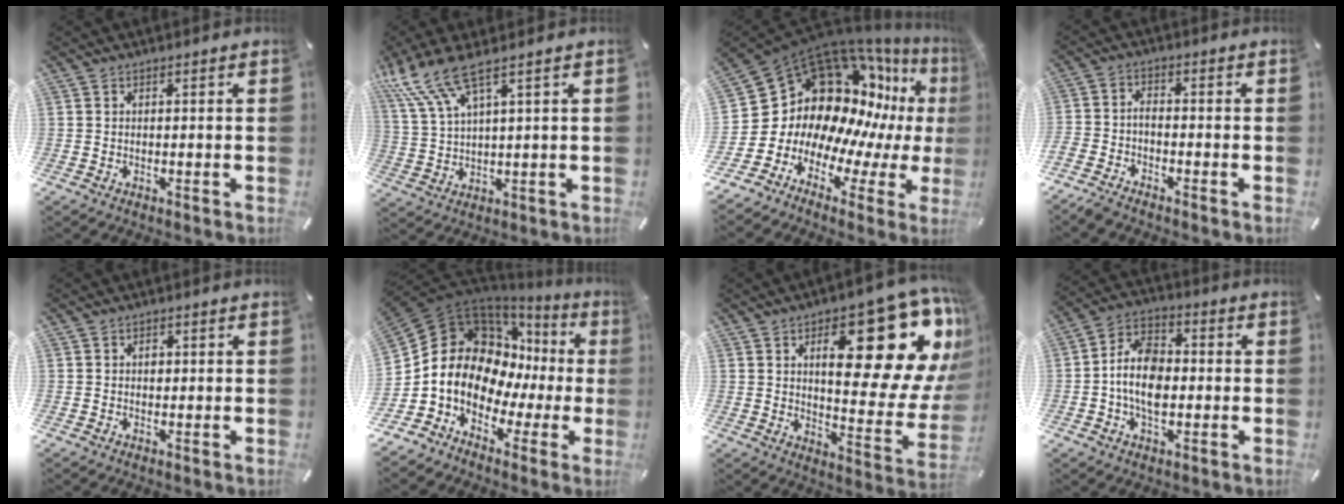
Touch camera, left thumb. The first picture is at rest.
{"total": 10.6, "force": [6.1, 3.4, 8.0], "torque": [-0.180, -0.018, 0.113]}
{"total": 18.8, "force": [7.1, 14.5, 9.6], "torque": [-0.179, -0.124, 0.159]}
{"total": 3.8, "force": [-3.4, 1.1, 1.4], "torque": [-0.044, 0.006, -0.072]}
{"total": 1.2, "force": [0.1, 1.0, 0.7], "torque": [-0.007, 0.001, 0.000]}
{"total": 15.5, "force": [1.0, 13.3, 7.9], "torque": [-0.169, -0.039, 0.022]}
{"total": 26.1, "force": [11.3, 10.7, 20.9], "torque": [-0.268, -0.087, 0.184]}
{"total": 10.4, "force": [-1.9, 6.8, 7.6], "torque": [-0.148, 0.015, -0.034]}